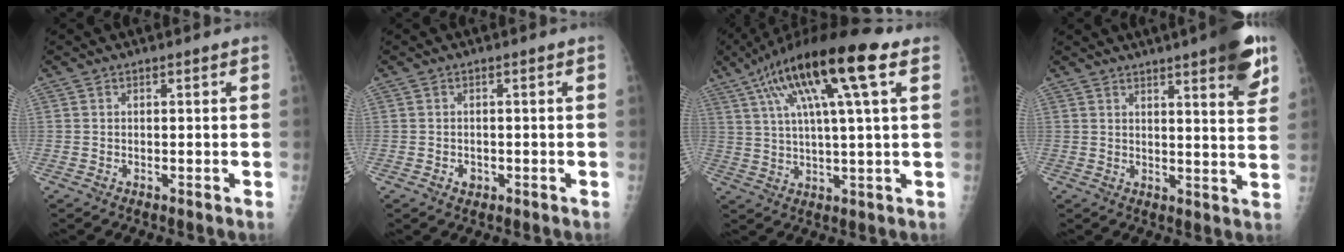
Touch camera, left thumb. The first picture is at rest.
{"total": 1.6, "force": [-0.7, 1.2, 0.7], "torque": [-0.007, 0.007, -0.007]}
{"total": 18.7, "force": [8.1, 3.2, 16.6], "torque": [-0.296, 0.010, 0.134]}
{"total": 11.1, "force": [6.5, 1.9, 8.8], "torque": [-0.097, -0.029, 0.079]}